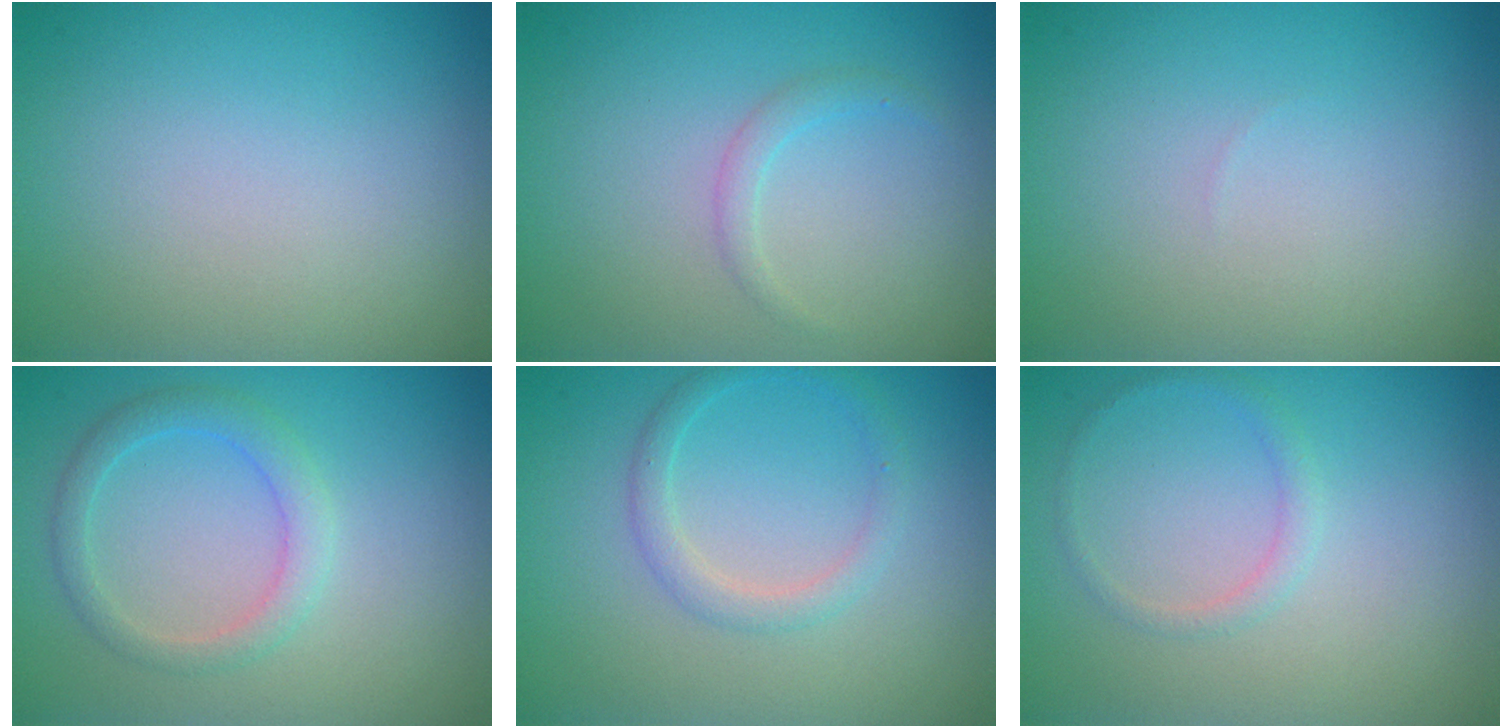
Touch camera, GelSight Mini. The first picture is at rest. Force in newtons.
{"total": 1.1, "press": 1.1, "slide": 0.1}
{"total": 0.0}
{"total": 2.3, "press": 2.3, "slide": 0.1}
{"total": 1.9, "press": 1.8, "slide": 0.1}
{"total": 1.0, "press": 1.0, "slide": 0.1}